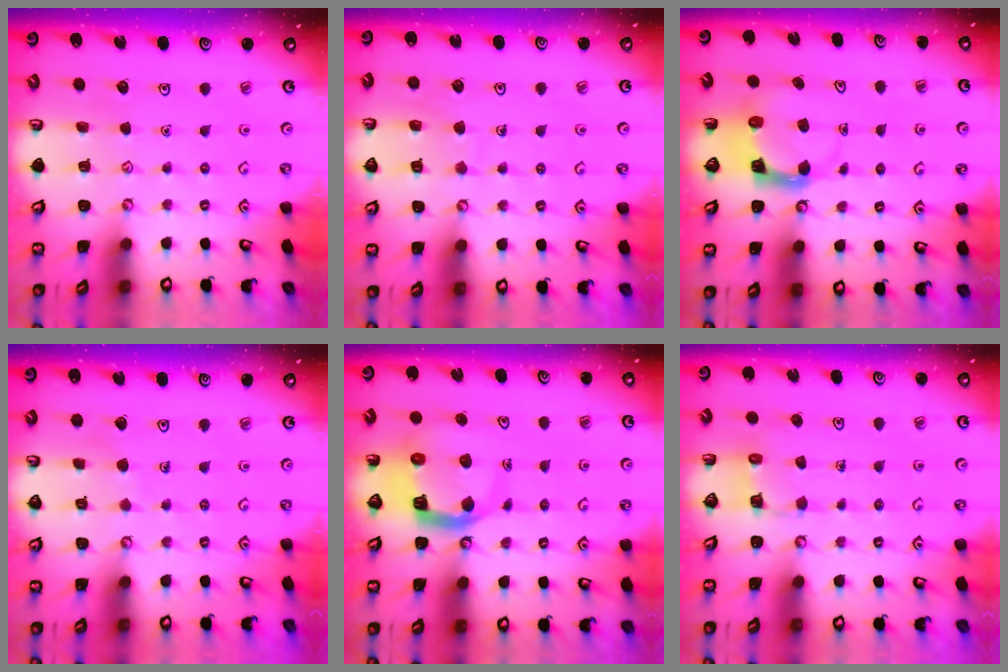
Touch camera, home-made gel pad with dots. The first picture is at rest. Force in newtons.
{"total": 5.7, "press": 5.7, "slide": 0.5}
{"total": 3.9, "press": 3.9, "slide": 0.4}
{"total": 3.2, "press": 3.2, "slide": 0.2}
{"total": 9.4, "press": 9.3, "slide": 1.3}
{"total": 3.1, "press": 3.1, "slide": 0.3}